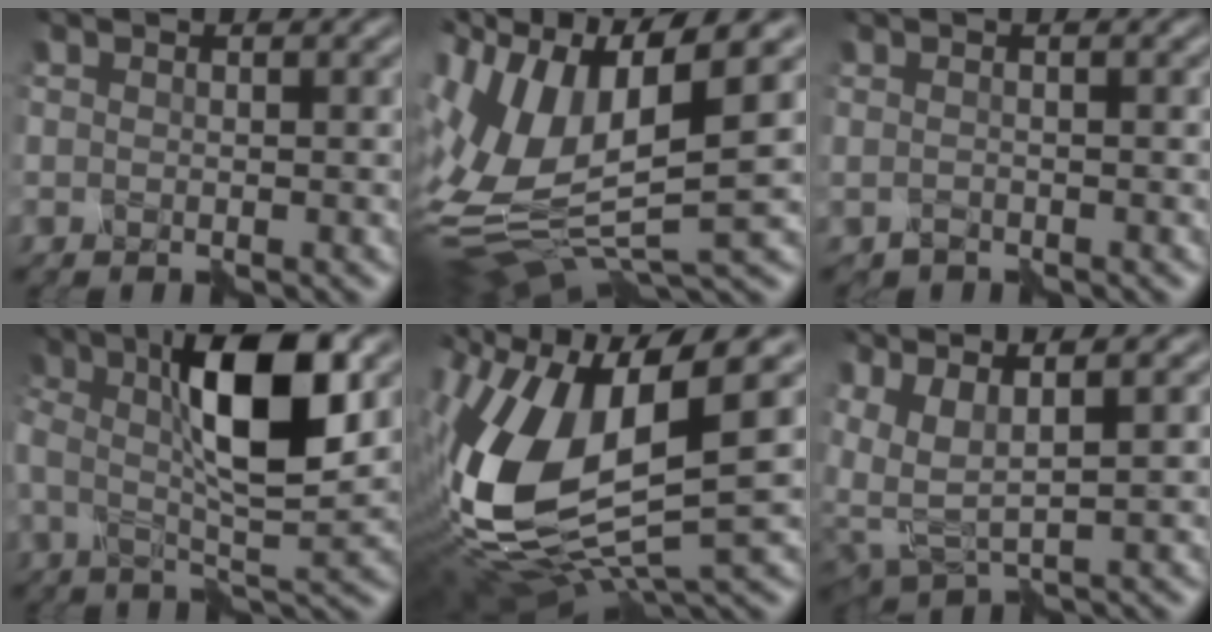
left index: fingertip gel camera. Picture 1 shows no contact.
{"total": 12.7, "force": [1.5, 6.1, 11.0], "torque": [-0.242, 0.003, 0.028]}
{"total": 0.7, "force": [-0.2, 0.1, 0.7], "torque": [-0.015, 0.003, -0.006]}
{"total": 9.6, "force": [1.5, 2.6, 9.1], "torque": [-0.153, 0.008, 0.021]}
{"total": 15.3, "force": [1.4, 7.3, 13.3], "torque": [-0.303, -0.005, 0.037]}
{"total": 5.9, "force": [3.3, 2.0, 4.5], "torque": [-0.109, 0.015, 0.063]}